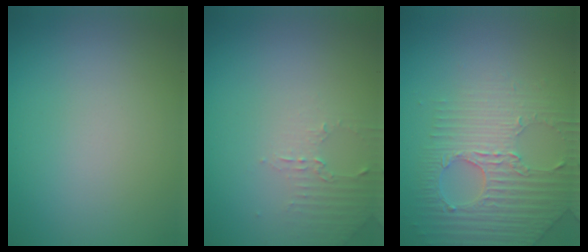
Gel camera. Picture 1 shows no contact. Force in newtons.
{"total": 1.8, "press": 1.7, "slide": 0.5}
{"total": 4.0, "press": 3.8, "slide": 1.1}